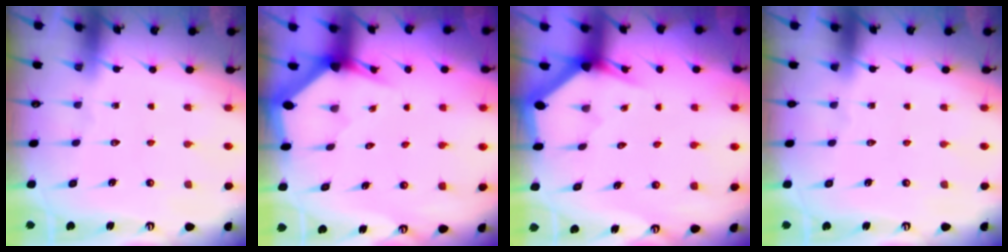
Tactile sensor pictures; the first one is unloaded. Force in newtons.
{"total": 3.0, "press": 3.0, "slide": 0.2}
{"total": 3.0, "press": 3.0, "slide": 0.1}
{"total": 0.0}